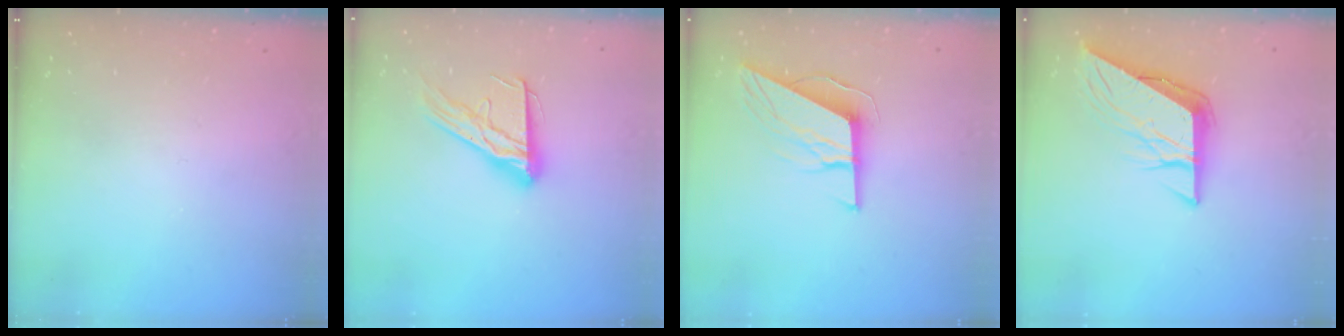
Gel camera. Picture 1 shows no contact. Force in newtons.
{"total": 14.8, "press": 14.8, "slide": 1.3}
{"total": 9.7, "press": 9.5, "slide": 1.9}
{"total": 9.2, "press": 9.1, "slide": 0.8}